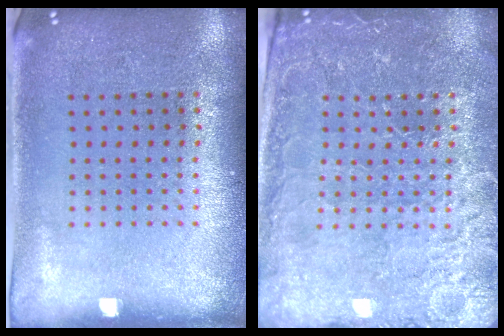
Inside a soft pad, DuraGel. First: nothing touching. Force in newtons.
{"total": 3.5, "press": 3.4, "slide": 0.8}